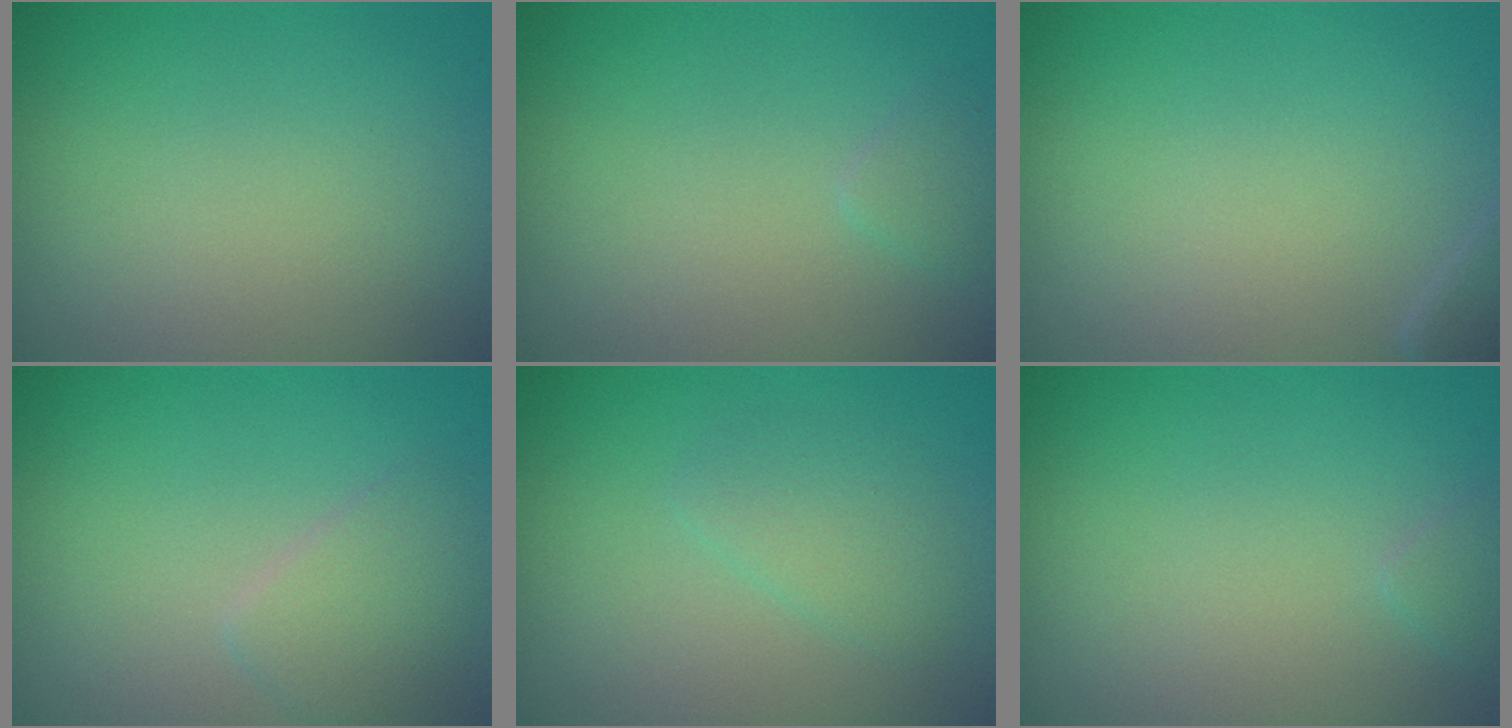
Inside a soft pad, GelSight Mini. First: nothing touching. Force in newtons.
{"total": 0.9, "press": 0.9, "slide": 0.1}
{"total": 1.2, "press": 1.2, "slide": 0.1}
{"total": 2.4, "press": 2.4, "slide": 0.1}
{"total": 1.8, "press": 1.8, "slide": 0.1}
{"total": 0.7, "press": 0.7, "slide": 0.1}